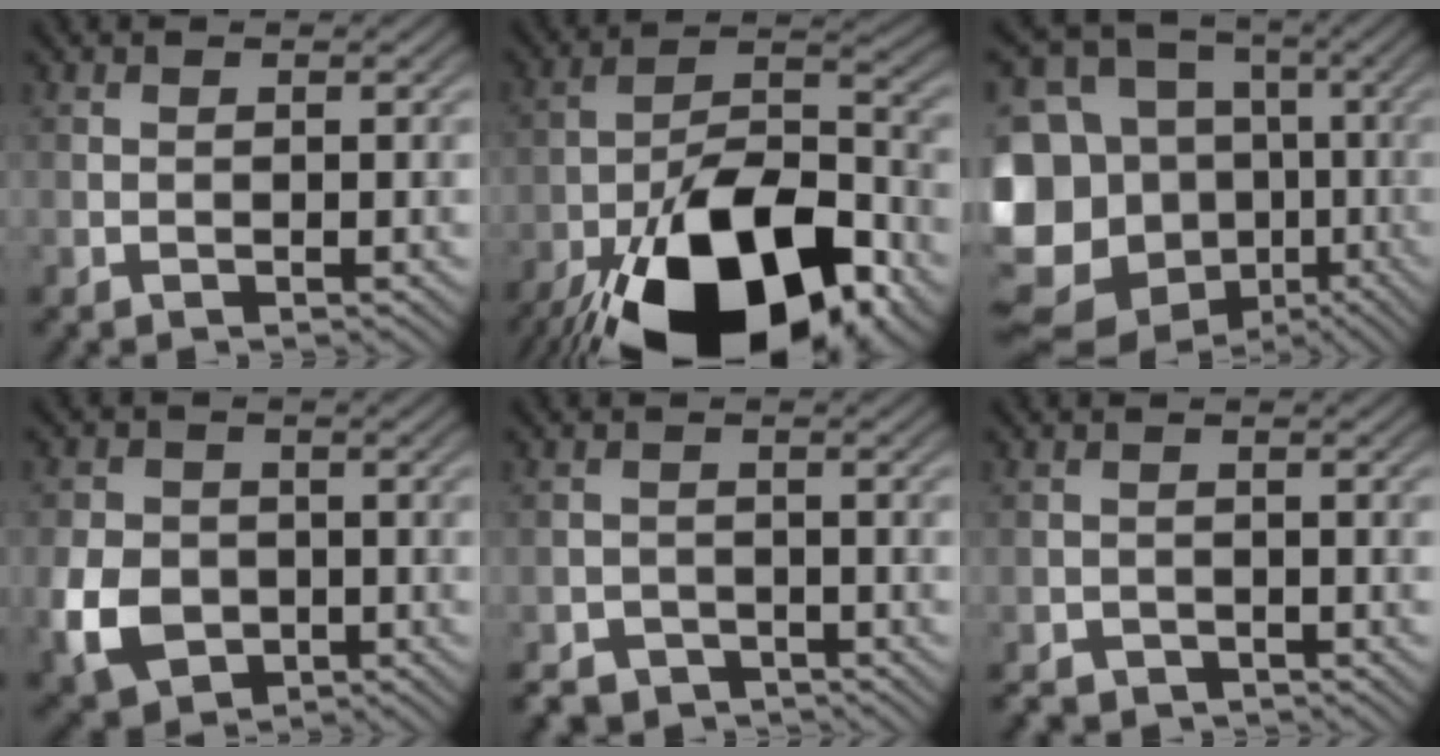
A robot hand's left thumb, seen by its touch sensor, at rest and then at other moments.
{"total": 21.5, "force": [-13.1, 9.6, 14.1], "torque": [-0.243, -0.042, -0.201]}
{"total": 19.8, "force": [-5.6, 17.2, 8.1], "torque": [-0.246, -0.006, -0.097]}
{"total": 7.3, "force": [-2.2, 5.8, 3.9], "torque": [-0.101, -0.016, -0.051]}
{"total": 3.6, "force": [-3.0, 1.9, 0.7], "torque": [-0.010, -0.001, -0.055]}
{"total": 2.3, "force": [-2.0, 1.0, 0.4], "torque": [-0.006, -0.004, -0.041]}